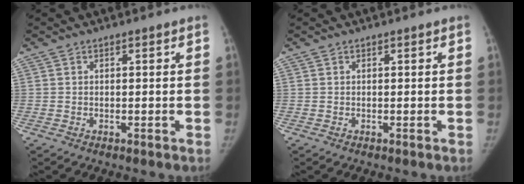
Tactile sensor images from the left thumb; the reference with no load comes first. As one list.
[{"total": 0.0}]